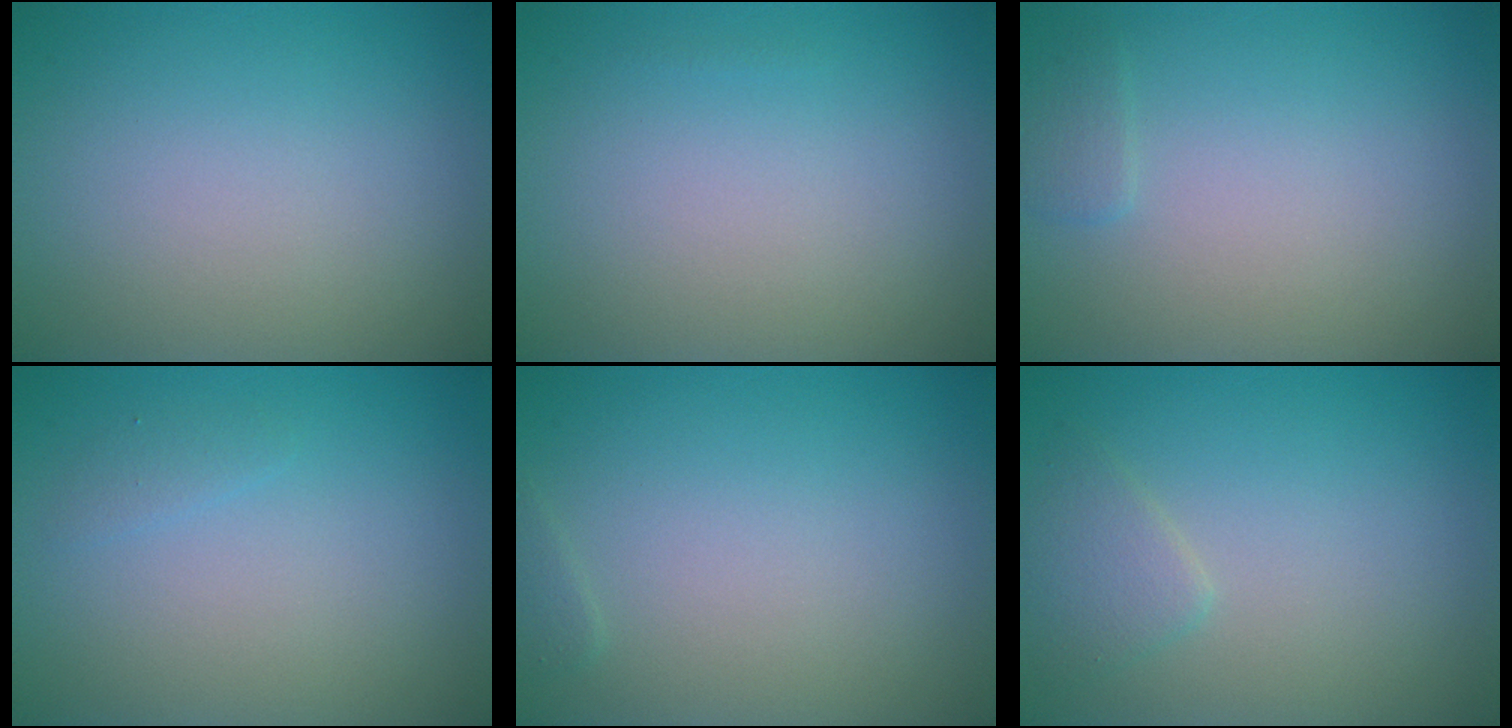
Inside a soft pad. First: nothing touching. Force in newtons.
{"total": 0.0}
{"total": 0.9, "press": 0.9, "slide": 0.1}
{"total": 0.7, "press": 0.7, "slide": 0.1}
{"total": 0.5, "press": 0.5, "slide": 0.0}
{"total": 1.8, "press": 1.8, "slide": 0.2}